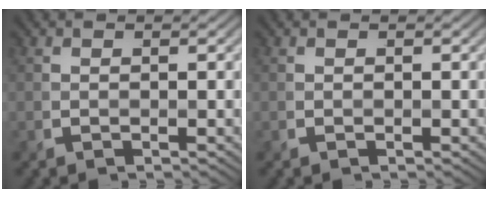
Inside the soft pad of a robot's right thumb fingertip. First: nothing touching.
{"total": 0.0}